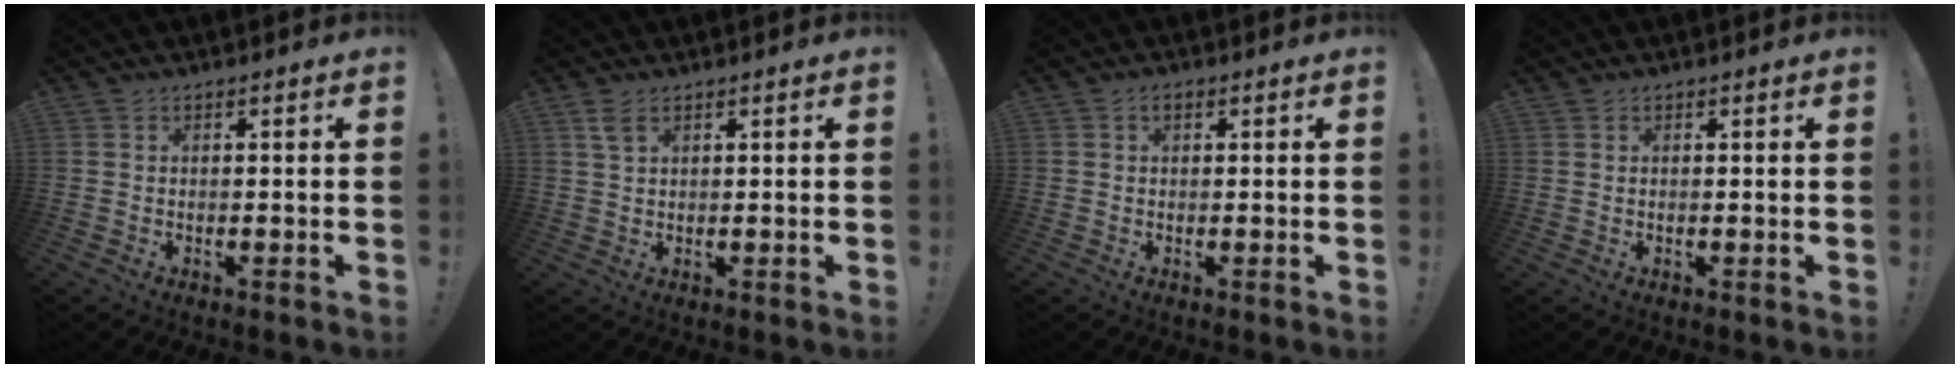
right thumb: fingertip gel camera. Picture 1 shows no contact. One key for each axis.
{"total": 3.3, "fx": 1.8, "fy": 1.6, "fz": 2.3, "tx": -0.033, "ty": -0.006, "tz": 0.030}
{"total": 1.5, "fx": 0.7, "fy": 0.8, "fz": 1.0, "tx": -0.018, "ty": 0.002, "tz": 0.012}
{"total": 1.3, "fx": 0.6, "fy": 1.1, "fz": -0.1, "tx": 0.006, "ty": -0.003, "tz": 0.012}